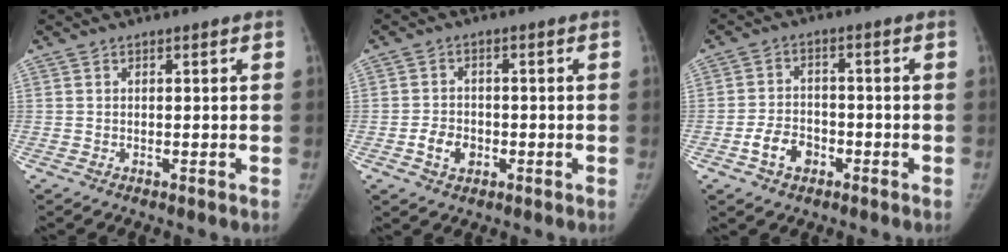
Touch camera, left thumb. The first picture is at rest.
{"total": 4.4, "force": [-1.5, 3.4, 2.4], "torque": [-0.031, 0.010, -0.024]}
{"total": 6.0, "force": [-2.7, 4.3, 3.2], "torque": [-0.045, 0.024, -0.046]}